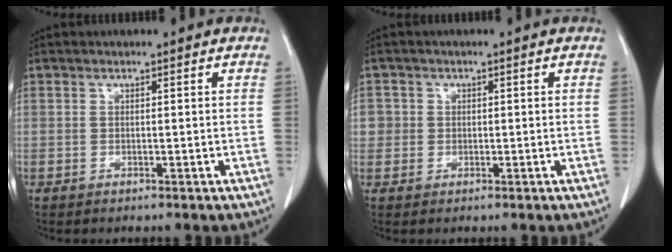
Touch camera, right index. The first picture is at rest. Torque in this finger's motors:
{"motor_torque": [0.17, 0.00, -0.02, 0.01]}